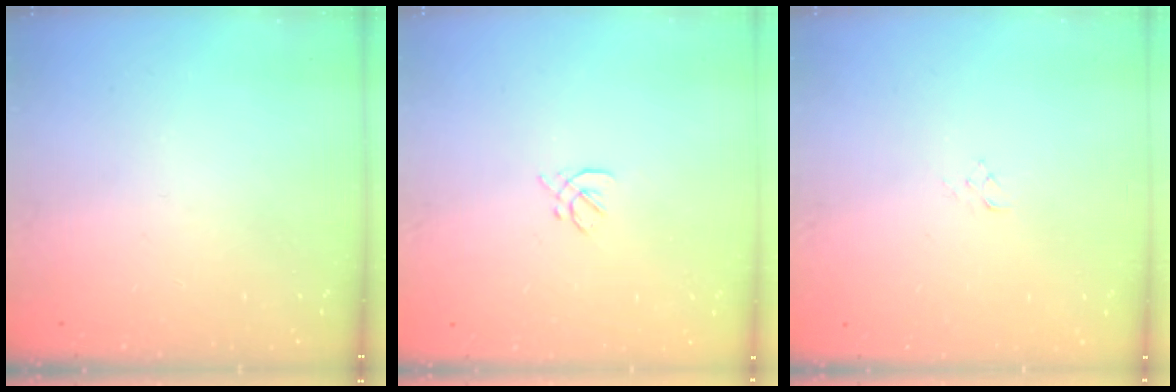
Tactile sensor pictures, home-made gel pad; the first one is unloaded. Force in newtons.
{"total": 2.1, "press": 2.0, "slide": 0.7}
{"total": 2.9, "press": 2.9, "slide": 0.3}